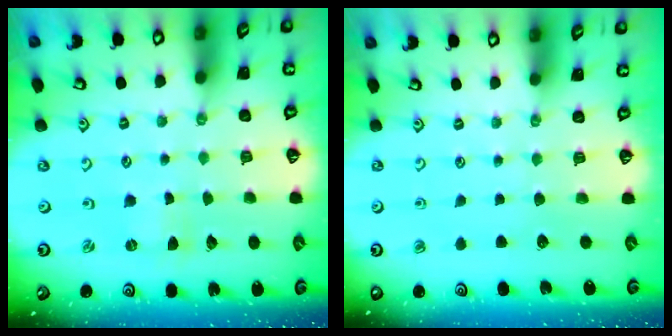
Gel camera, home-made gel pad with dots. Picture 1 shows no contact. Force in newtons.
{"total": 0.0}